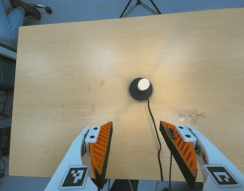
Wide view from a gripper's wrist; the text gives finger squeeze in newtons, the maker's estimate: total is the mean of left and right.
{"total": 0.0}